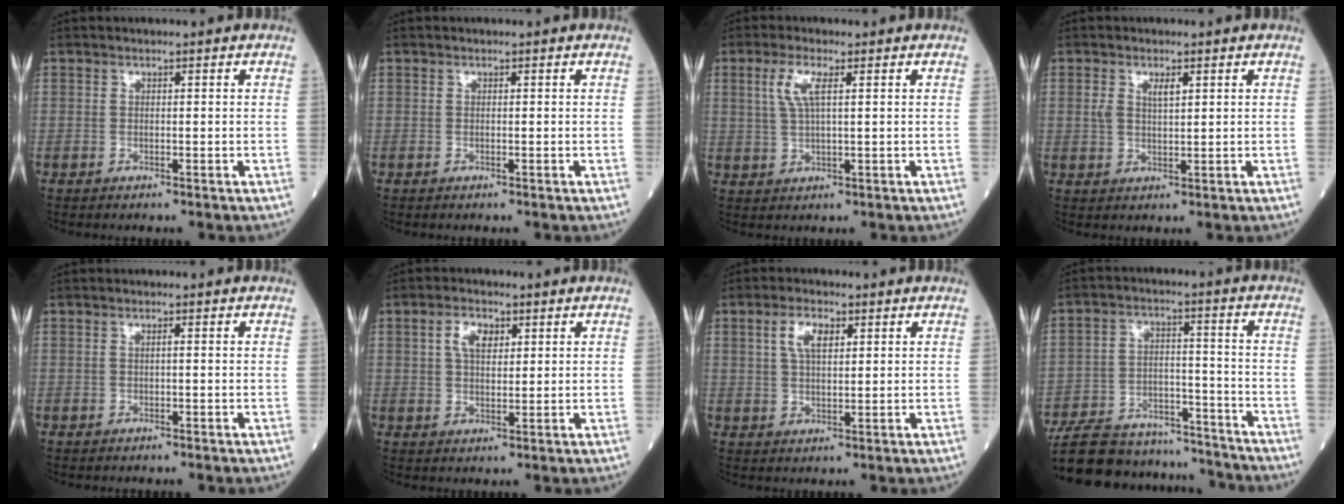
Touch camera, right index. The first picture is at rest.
{"total": 0.0}
{"total": 4.3, "force": [1.6, 0.8, 4.0], "torque": [-0.090, 0.007, 0.036]}
{"total": 3.0, "force": [1.2, 1.2, 2.5], "torque": [-0.053, 0.006, 0.026]}
{"total": 0.6, "force": [0.1, 0.0, 0.5], "torque": [-0.013, 0.001, 0.001]}
{"total": 4.3, "force": [1.7, 2.3, 3.2], "torque": [-0.063, 0.010, 0.031]}
{"total": 4.6, "force": [1.9, 1.9, 3.8], "torque": [-0.077, 0.008, 0.037]}
{"total": 17.8, "force": [-16.6, 4.8, 4.2], "torque": [-0.086, 0.020, -0.252]}